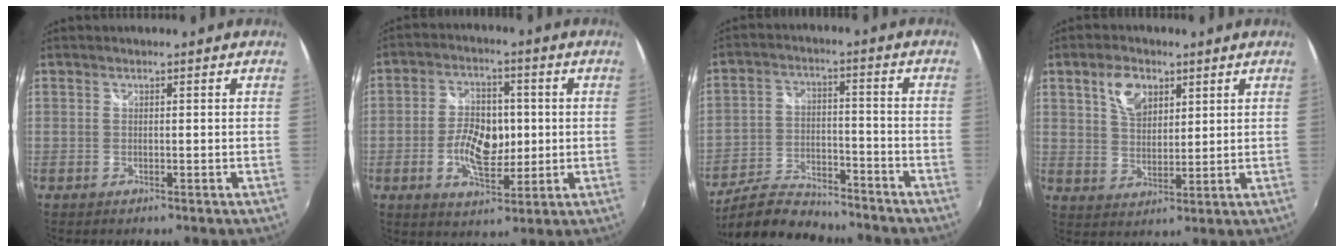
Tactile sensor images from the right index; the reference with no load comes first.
{"total": 9.7, "force": [-0.9, 5.4, 7.9], "torque": [-0.155, 0.004, -0.014]}
{"total": 14.0, "force": [-12.4, 4.5, 5.0], "torque": [-0.123, -0.005, -0.205]}
{"total": 7.1, "force": [3.6, 4.2, 4.5], "torque": [-0.080, 0.012, 0.066]}